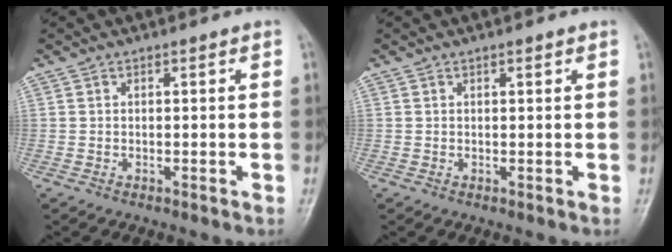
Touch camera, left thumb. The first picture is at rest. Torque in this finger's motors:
{"motor_torque": [-0.27, 0.05, -0.21, -0.08, 0.02]}